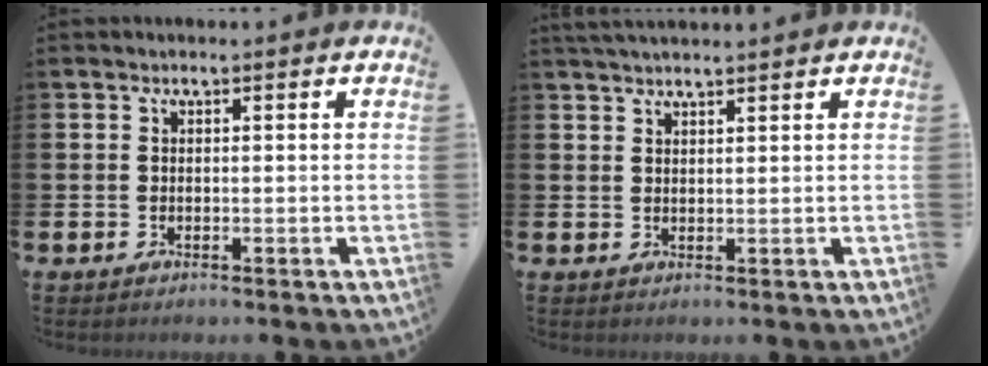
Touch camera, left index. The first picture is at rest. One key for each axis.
{"total": 2.0, "fx": 2.0, "fy": 0.0, "fz": 0.4, "tx": -0.012, "ty": -0.004, "tz": 0.036}